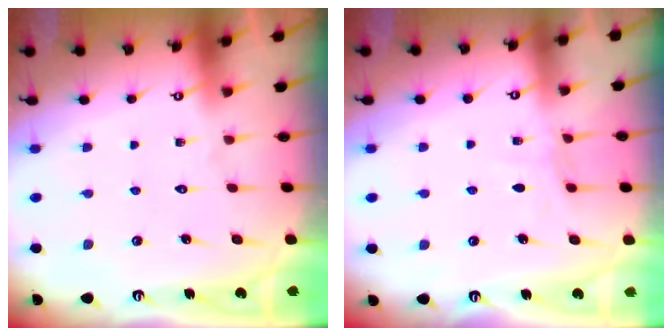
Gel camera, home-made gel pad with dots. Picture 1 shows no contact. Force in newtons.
{"total": 3.9, "press": 3.9, "slide": 0.5}